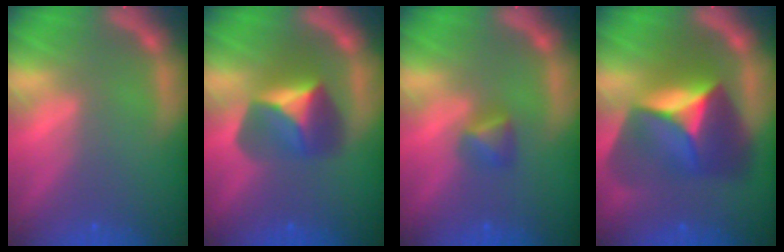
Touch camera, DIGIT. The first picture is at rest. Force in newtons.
{"total": 5.4}
{"total": 1.9}
{"total": 10.0}